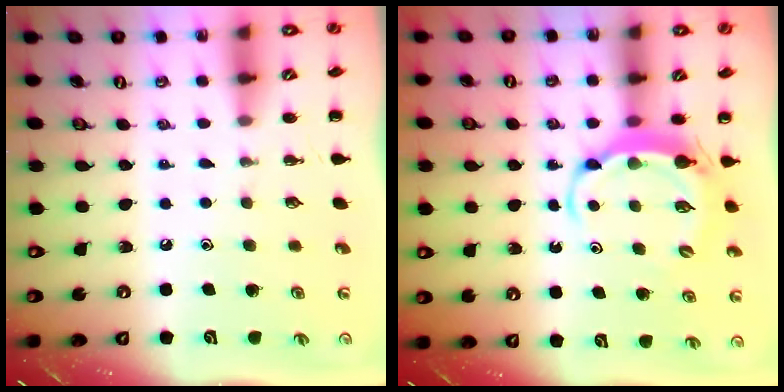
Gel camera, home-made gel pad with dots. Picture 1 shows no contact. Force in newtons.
{"total": 5.8, "press": 5.8, "slide": 0.5}